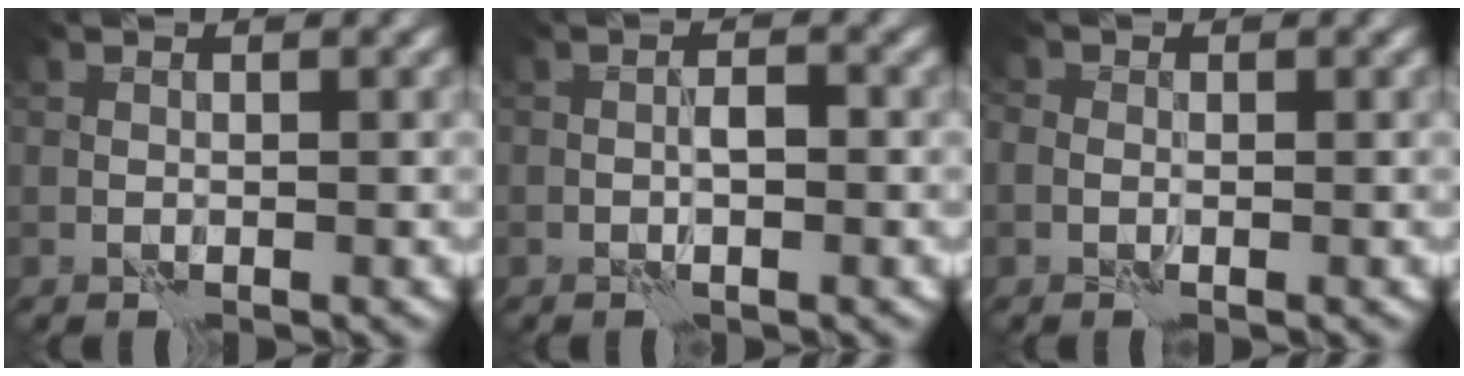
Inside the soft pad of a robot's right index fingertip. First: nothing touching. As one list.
[{"total": 1.0, "force": [-0.1, 0.1, 1.0], "torque": [-0.018, 0.005, -0.004]}, {"total": 0.7, "force": [-0.1, 0.5, 0.4], "torque": [-0.006, 0.001, -0.005]}]